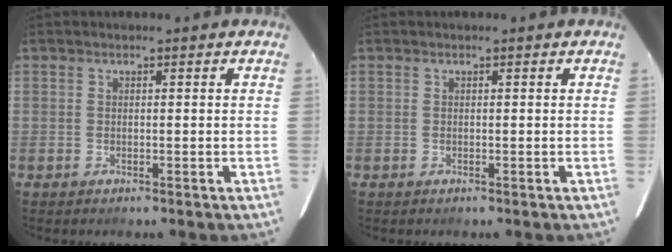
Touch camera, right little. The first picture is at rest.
{"total": 0.0}